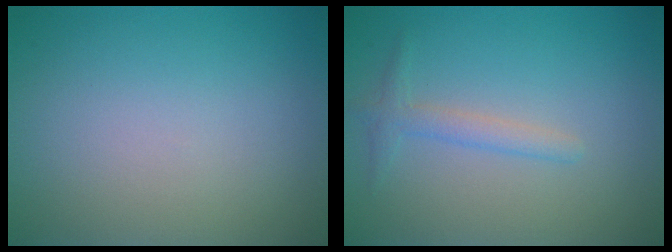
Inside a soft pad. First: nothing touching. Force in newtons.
{"total": 1.6, "press": 1.6, "slide": 0.1}